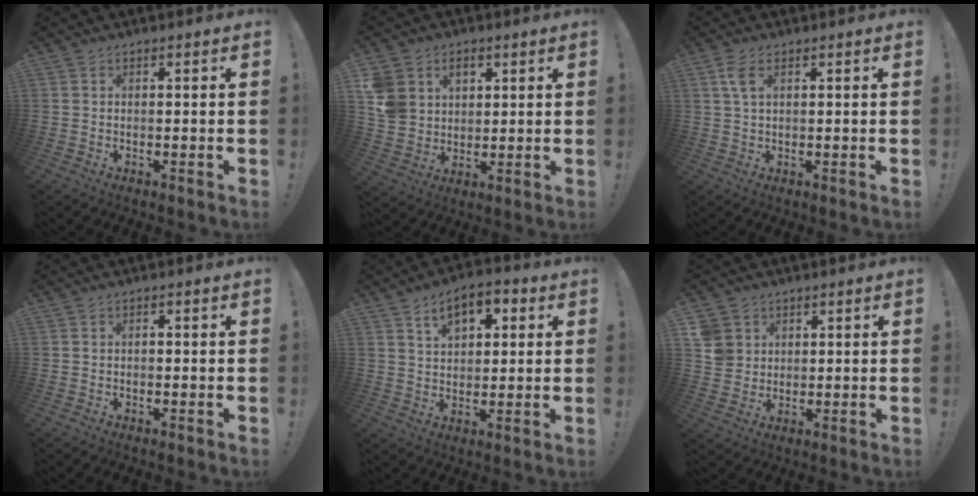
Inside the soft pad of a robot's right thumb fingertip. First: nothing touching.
{"total": 10.1, "force": [3.7, 8.6, 3.6], "torque": [-0.067, -0.024, 0.076]}
{"total": 4.5, "force": [1.6, 2.2, 3.7], "torque": [-0.083, 0.003, 0.029]}
{"total": 0.0}
{"total": 9.3, "force": [4.3, 5.7, 6.0], "torque": [-0.092, -0.004, 0.078]}
{"total": 6.2, "force": [2.4, 5.6, 1.3], "torque": [-0.029, -0.011, 0.049]}